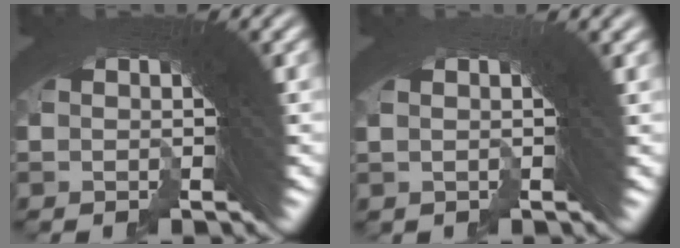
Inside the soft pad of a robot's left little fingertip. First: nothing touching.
{"total": 1.0, "force": [0.5, -0.6, 0.7], "torque": [0.002, 0.018, 0.005]}